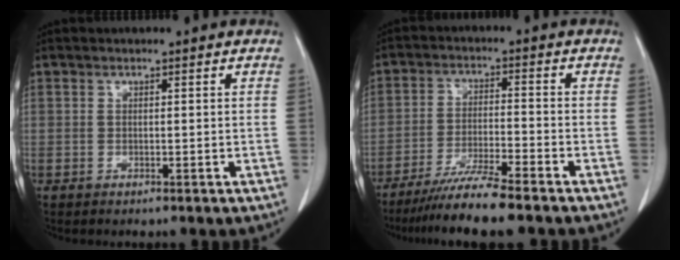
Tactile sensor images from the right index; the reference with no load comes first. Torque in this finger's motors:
{"motor_torque": [0.01, -0.08, 0.02, -0.04]}